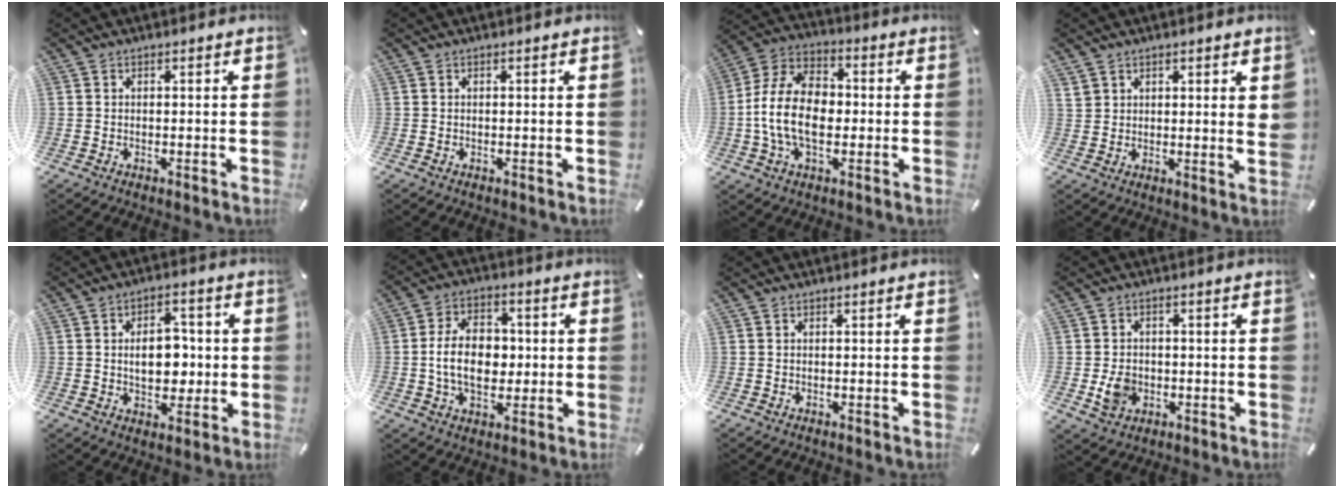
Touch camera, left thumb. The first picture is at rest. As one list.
[{"total": 0.0}, {"total": 13.9, "force": [-2.4, 9.2, 10.1], "torque": [-0.223, 0.012, -0.044]}, {"total": 3.4, "force": [2.4, 1.6, 1.7], "torque": [-0.031, -0.006, 0.045]}, {"total": 9.3, "force": [0.2, 6.4, 6.8], "torque": [-0.096, 0.000, 0.000]}, {"total": 11.9, "force": [-0.5, 8.2, 8.6], "torque": [-0.158, 0.006, -0.010]}, {"total": 0.0}, {"total": 5.8, "force": [-1.1, 4.9, 2.8], "torque": [-0.038, -0.003, -0.022]}]